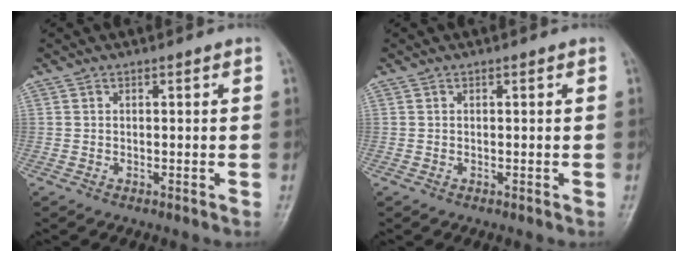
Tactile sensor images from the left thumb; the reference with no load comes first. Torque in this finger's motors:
{"motor_torque": [0.00, 0.00, 0.00, 0.00, 0.00]}